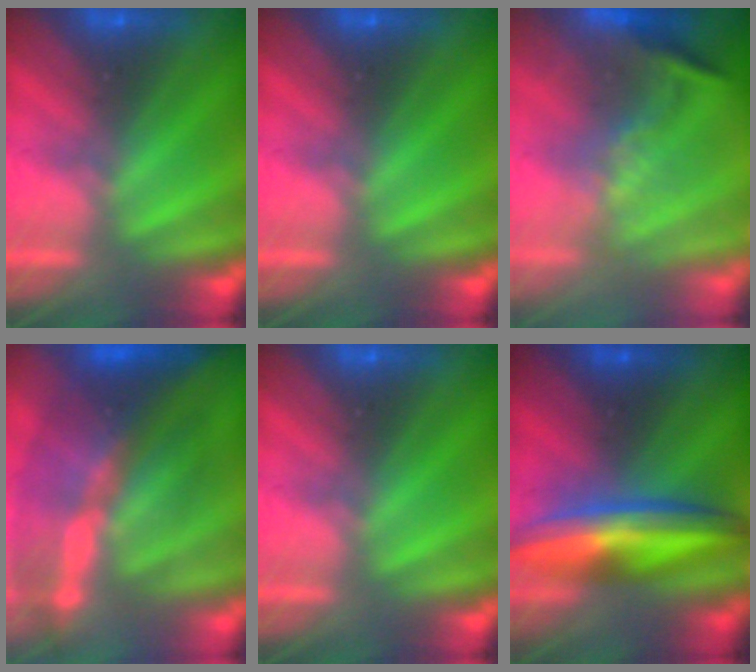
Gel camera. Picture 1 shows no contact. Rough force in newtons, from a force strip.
{"total": 0.0}
{"total": 1.1}
{"total": 8.6}
{"total": 0.0}
{"total": 6.9}